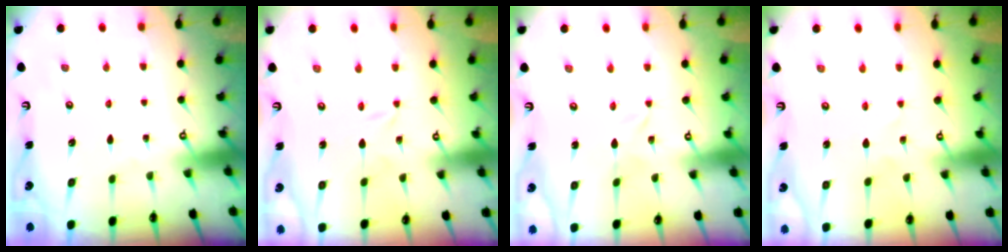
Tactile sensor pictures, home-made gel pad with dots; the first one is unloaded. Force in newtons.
{"total": 1.6, "press": 1.6, "slide": 0.2}
{"total": 2.6, "press": 2.6, "slide": 0.3}
{"total": 2.4, "press": 2.4, "slide": 0.3}